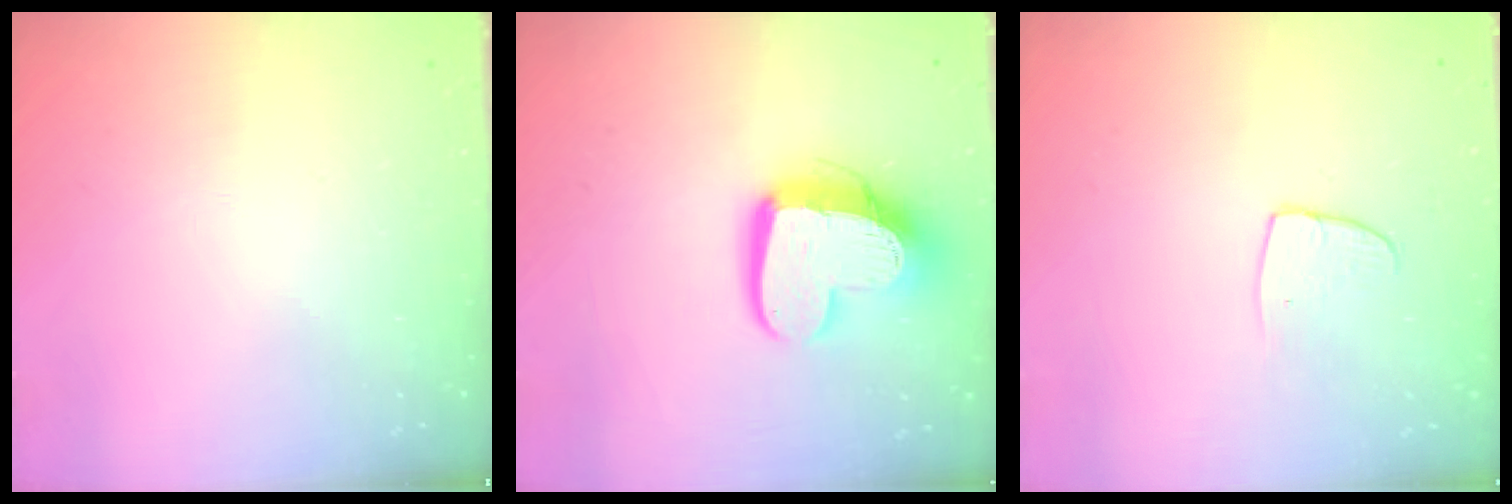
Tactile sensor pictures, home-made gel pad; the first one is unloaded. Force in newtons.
{"total": 14.9, "press": 14.8, "slide": 1.5}
{"total": 4.3, "press": 4.3, "slide": 0.3}